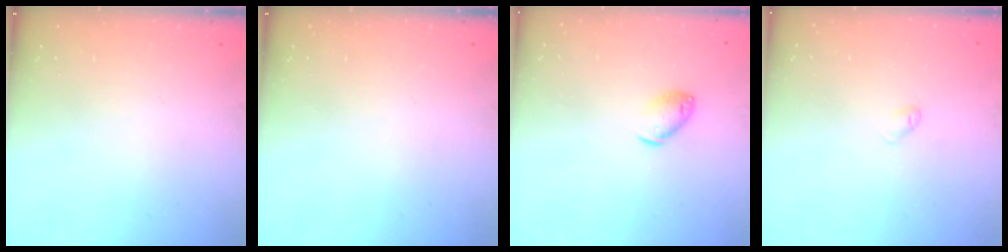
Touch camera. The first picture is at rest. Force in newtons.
{"total": 0.0}
{"total": 6.8, "press": 6.8, "slide": 1.1}
{"total": 2.9, "press": 2.8, "slide": 0.5}